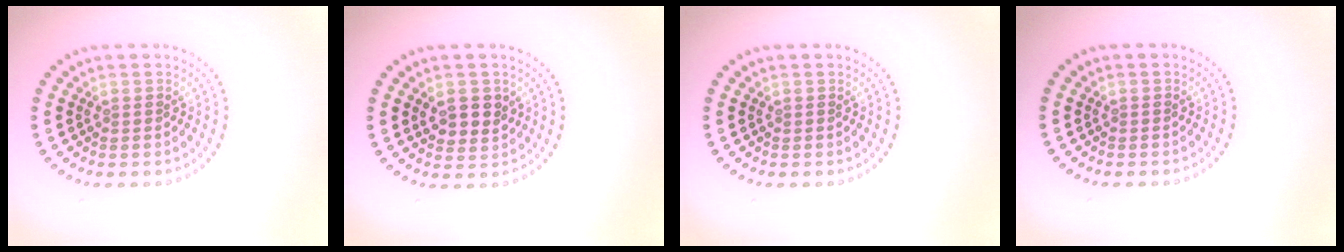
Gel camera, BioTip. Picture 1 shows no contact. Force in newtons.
{"total": 2.6, "press": 2.4, "slide": 1.0}
{"total": 0.0}
{"total": 0.0}